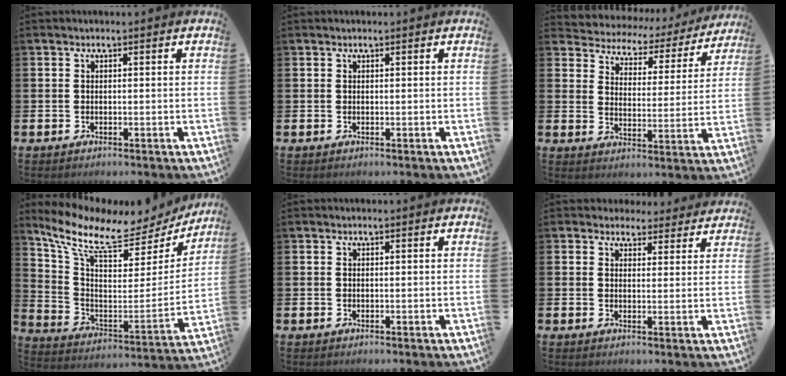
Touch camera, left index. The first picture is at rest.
{"total": 0.0}
{"total": 4.4, "force": [3.9, 2.0, 0.2], "torque": [-0.033, -0.034, 0.061]}
{"total": 10.1, "force": [8.4, 3.2, 4.6], "torque": [-0.118, -0.065, 0.137]}
{"total": 0.0}
{"total": 3.6, "force": [3.2, 1.5, -0.1], "torque": [0.003, -0.014, 0.056]}